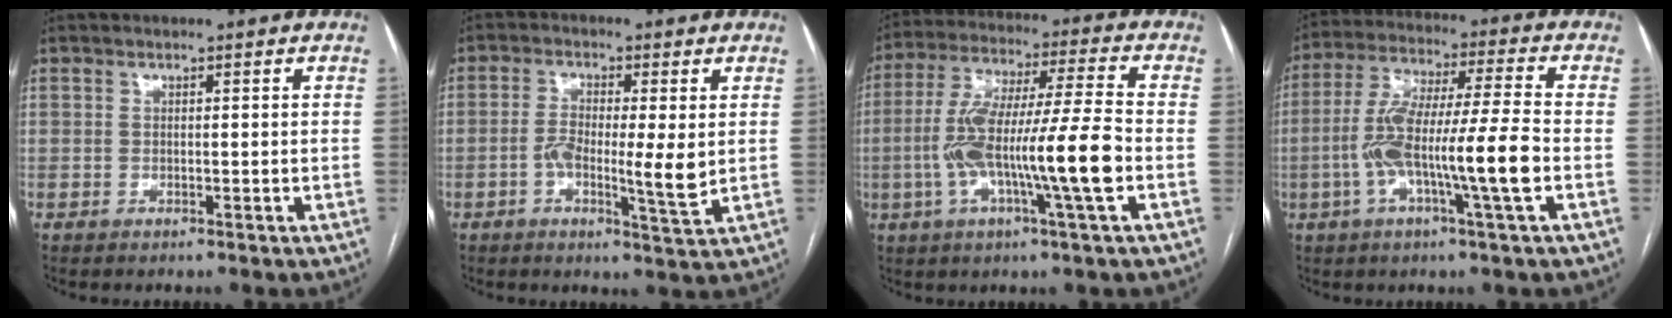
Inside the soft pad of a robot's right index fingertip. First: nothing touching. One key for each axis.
{"total": 7.2, "fx": -0.6, "fy": 1.2, "fz": 7.1, "tx": -0.124, "ty": -0.006, "tz": -0.013}
{"total": 15.8, "fx": -3.5, "fy": 0.1, "fz": 15.4, "tx": -0.291, "ty": 0.004, "tz": -0.068}
{"total": 14.5, "fx": -3.5, "fy": 0.1, "fz": 14.1, "tx": -0.273, "ty": 0.007, "tz": -0.068}